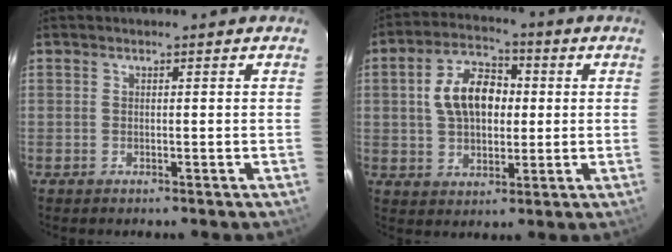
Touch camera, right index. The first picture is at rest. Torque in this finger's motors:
{"motor_torque": [0.39, -0.02, 0.39, 0.10]}